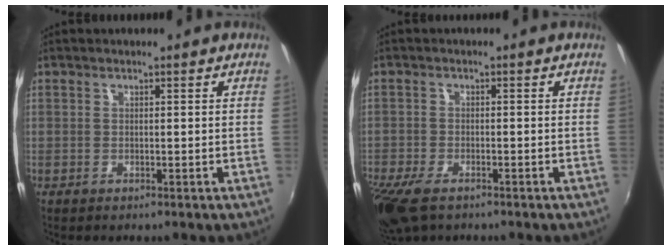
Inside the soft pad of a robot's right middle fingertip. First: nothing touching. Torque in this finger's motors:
{"motor_torque": [1.09, -1.04, 0.35, 0.13]}